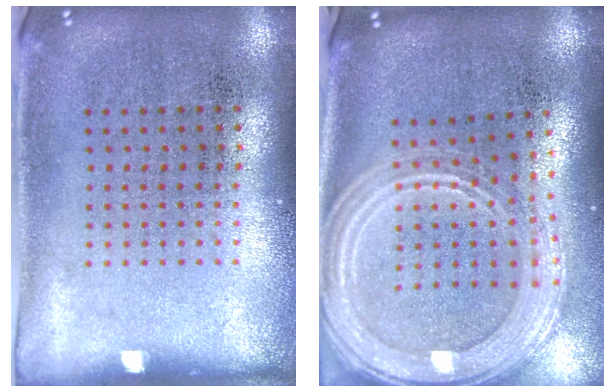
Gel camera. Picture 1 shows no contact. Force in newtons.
{"total": 3.1, "press": 2.5, "slide": 1.7}